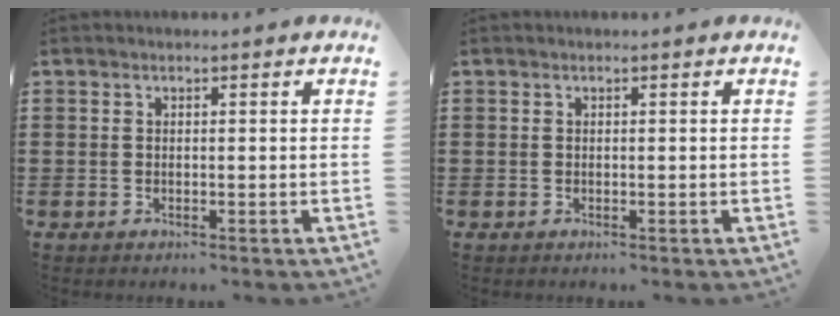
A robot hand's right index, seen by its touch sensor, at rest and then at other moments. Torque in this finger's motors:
{"motor_torque": [0.00, 0.00, 0.00, 0.00]}